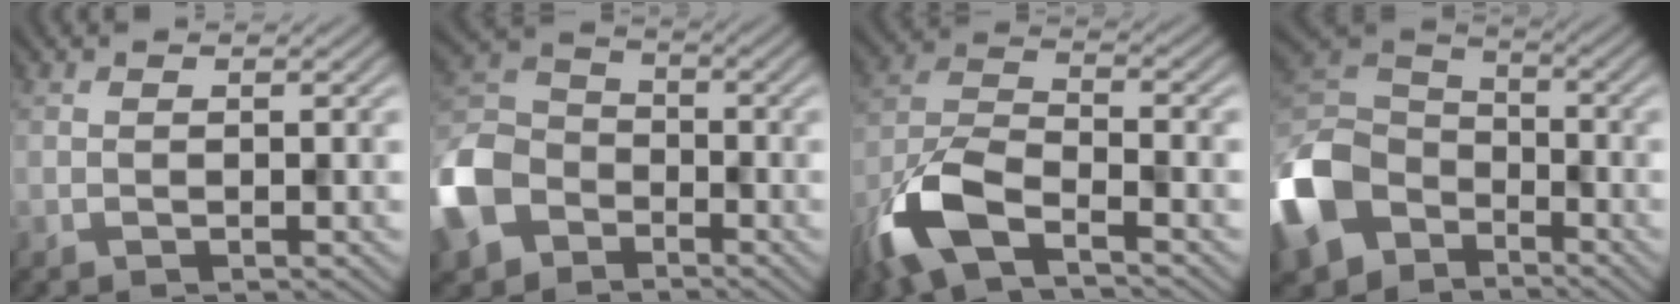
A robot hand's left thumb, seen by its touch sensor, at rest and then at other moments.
{"total": 12.3, "force": [-6.4, 8.6, 6.0], "torque": [-0.175, -0.027, -0.147]}
{"total": 9.5, "force": [-6.0, 3.6, 6.5], "torque": [-0.143, -0.009, -0.138]}
{"total": 15.0, "force": [-7.2, 10.7, 7.6], "torque": [-0.239, -0.035, -0.145]}